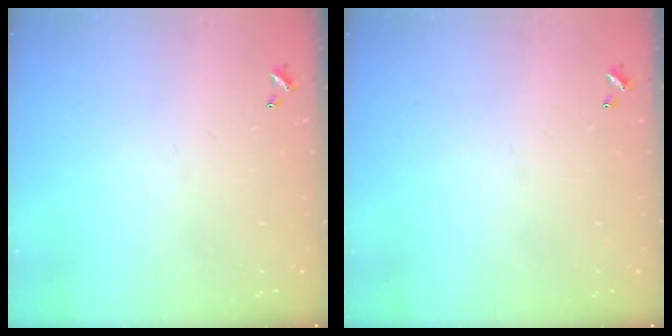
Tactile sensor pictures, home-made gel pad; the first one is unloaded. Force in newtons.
{"total": 0.0}